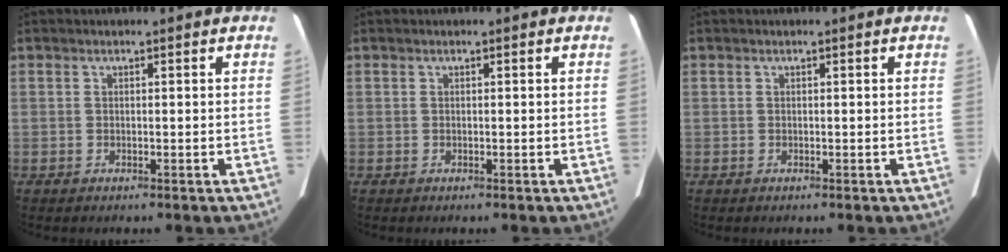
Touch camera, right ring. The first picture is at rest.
{"total": 0.0}
{"total": 0.0}